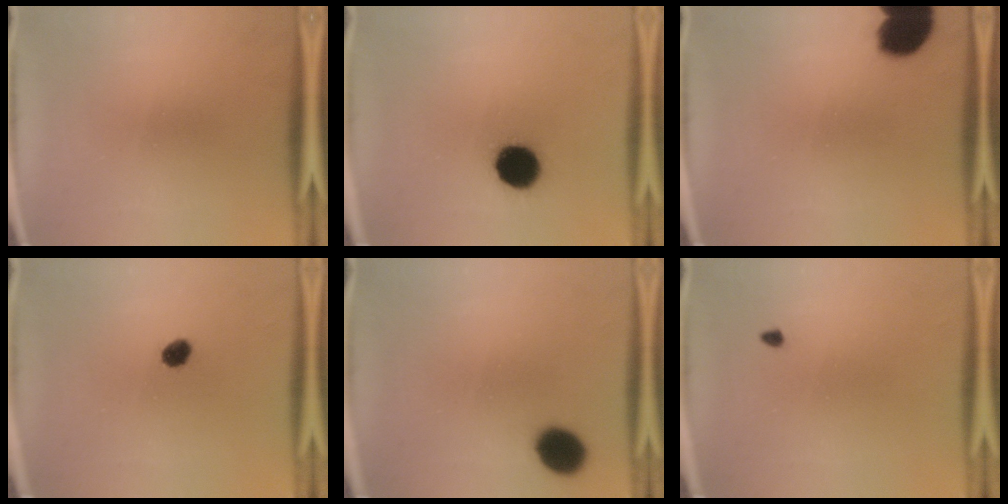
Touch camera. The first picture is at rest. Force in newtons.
{"total": 11.8}
{"total": 8.7}
{"total": 3.0}
{"total": 8.5}
{"total": 0.7}